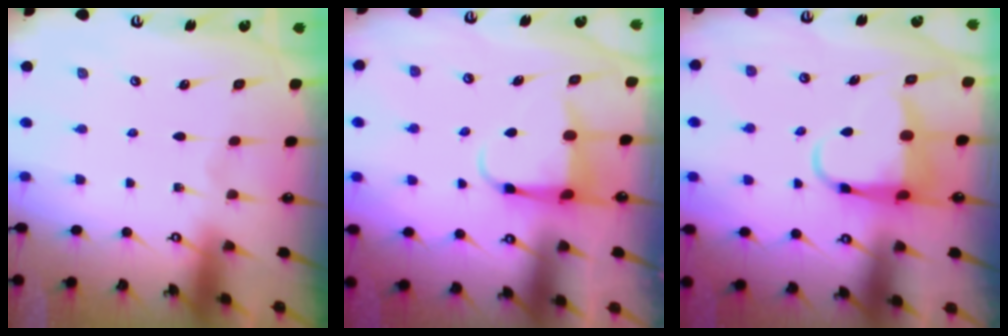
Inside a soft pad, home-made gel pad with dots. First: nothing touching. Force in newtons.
{"total": 3.8, "press": 3.7, "slide": 0.7}
{"total": 5.6, "press": 5.5, "slide": 1.2}